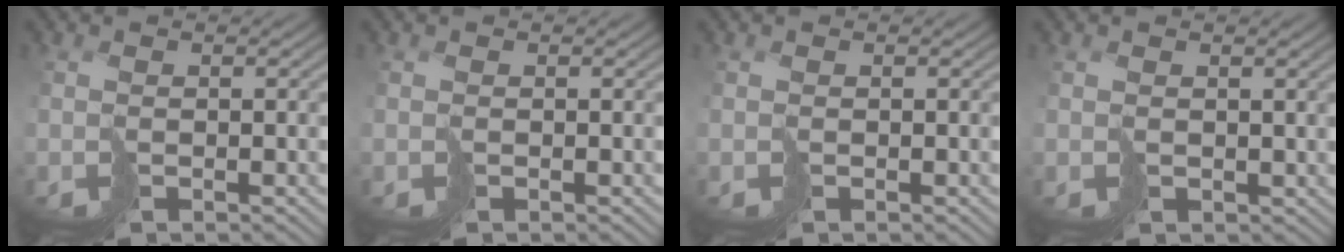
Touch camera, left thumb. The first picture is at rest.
{"total": 0.0}
{"total": 0.0}
{"total": 1.2, "force": [0.8, 0.9, 0.2], "torque": [-0.014, -0.001, 0.016]}